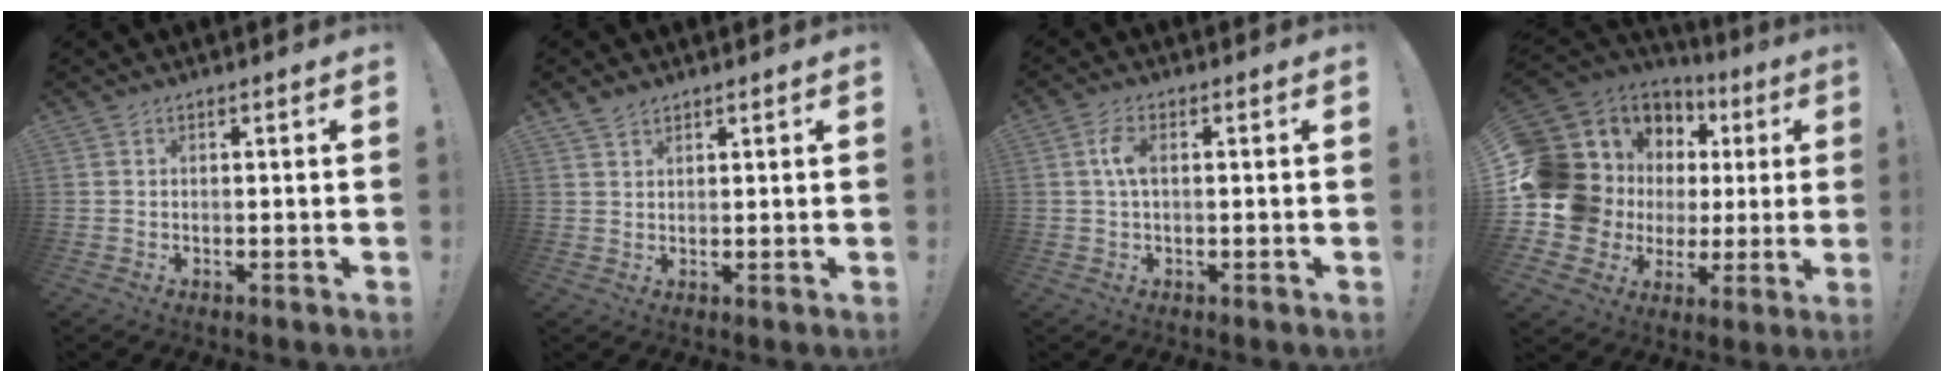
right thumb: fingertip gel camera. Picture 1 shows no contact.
{"total": 2.4, "force": [2.1, 1.1, 0.7], "torque": [-0.016, -0.010, 0.040]}
{"total": 4.9, "force": [0.6, 2.2, 4.3], "torque": [-0.084, 0.006, 0.008]}
{"total": 14.4, "force": [4.4, 11.8, 7.0], "torque": [-0.123, -0.044, 0.115]}